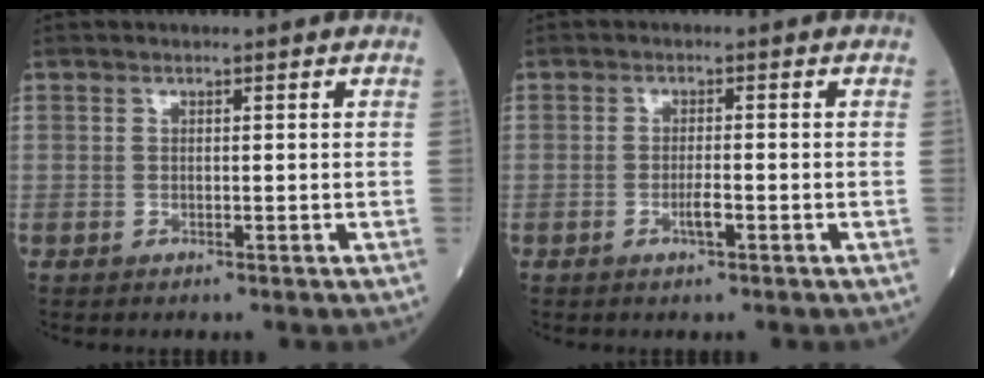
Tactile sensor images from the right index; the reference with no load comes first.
{"total": 1.9, "force": [-0.8, 0.1, 1.7], "torque": [-0.033, -0.001, -0.013]}